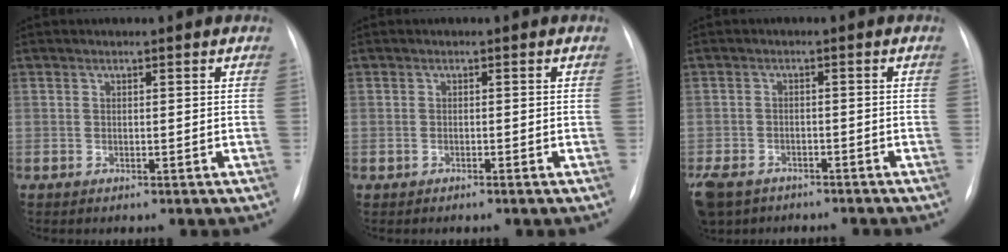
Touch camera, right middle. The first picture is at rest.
{"total": 0.6, "force": [-0.4, 0.2, 0.5], "torque": [-0.011, -0.001, -0.006]}
{"total": 11.0, "force": [-8.0, 6.2, 4.2], "torque": [-0.117, -0.019, -0.117]}